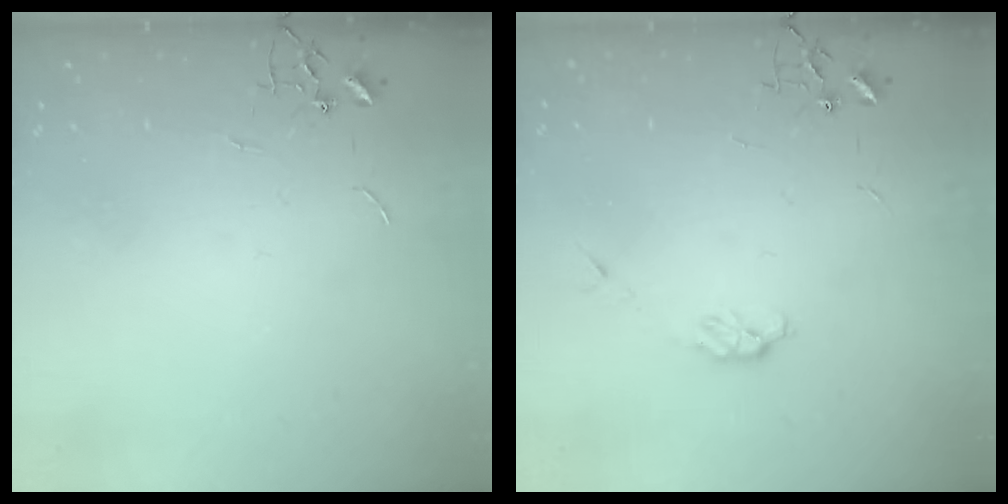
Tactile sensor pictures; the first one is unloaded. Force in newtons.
{"total": 3.8, "press": 3.7, "slide": 0.6}